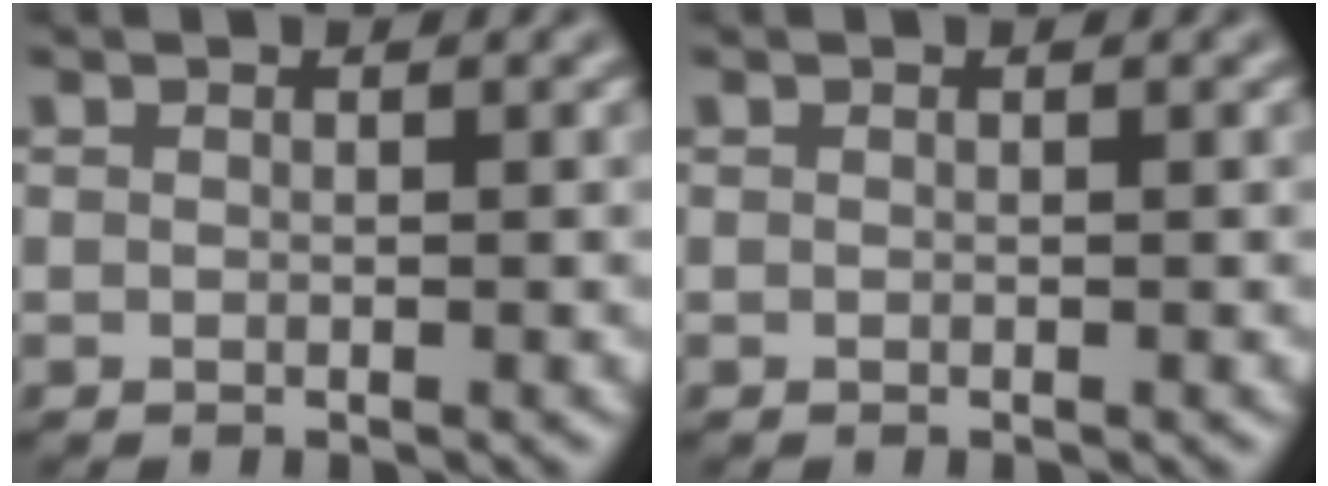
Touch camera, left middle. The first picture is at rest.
{"total": 0.0}